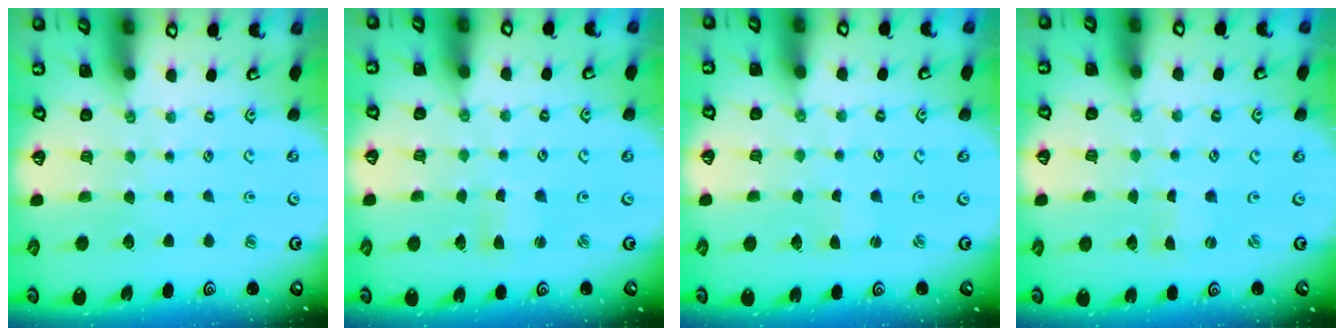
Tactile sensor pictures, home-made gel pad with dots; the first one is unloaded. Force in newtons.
{"total": 2.5, "press": 2.5, "slide": 0.1}
{"total": 1.5, "press": 1.4, "slide": 0.2}
{"total": 0.0}